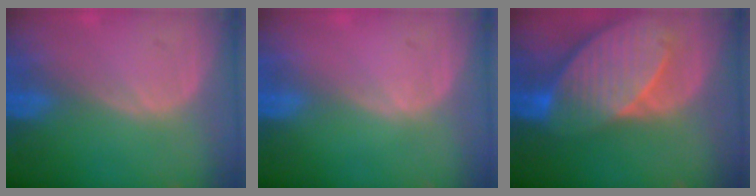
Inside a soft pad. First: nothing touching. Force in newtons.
{"total": 0.0}
{"total": 10.7, "press": 9.4, "slide": 5.1}